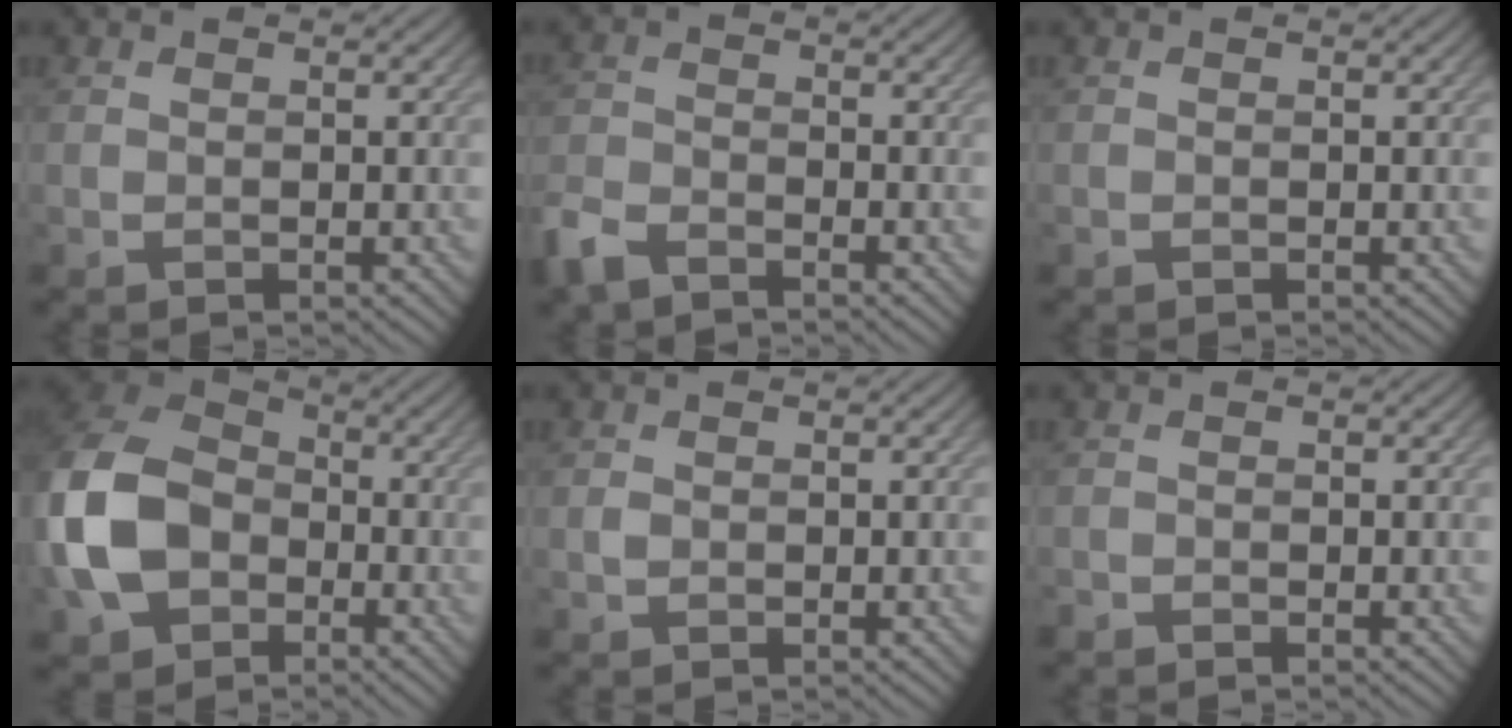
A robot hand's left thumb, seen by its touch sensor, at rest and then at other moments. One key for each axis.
{"total": 4.9, "fx": -3.9, "fy": 2.0, "fz": 2.3, "tx": -0.056, "ty": -0.009, "tz": -0.092}
{"total": 0.0}
{"total": 14.7, "fx": -3.4, "fy": 11.0, "fz": 9.1, "tx": -0.250, "ty": -0.022, "tz": -0.076}
{"total": 0.7, "fx": -0.1, "fy": 0.6, "fz": 0.4, "tx": -0.007, "ty": -0.004, "tz": -0.003}
{"total": 0.7, "fx": -0.7, "fy": 0.2, "fz": 0.0, "tx": -0.001, "ty": -0.004, "tz": -0.014}